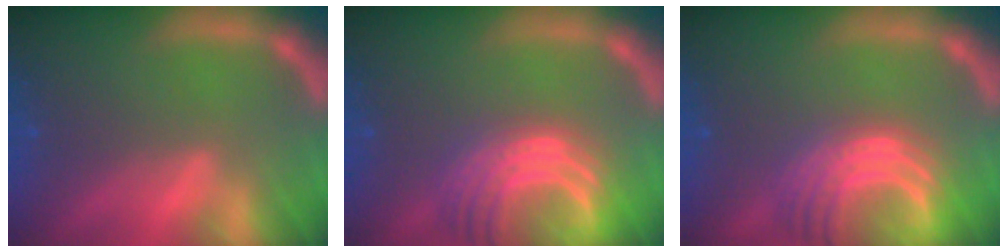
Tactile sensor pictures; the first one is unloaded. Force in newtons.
{"total": 10.0}
{"total": 9.5}